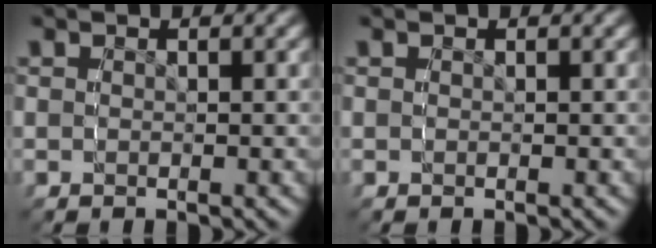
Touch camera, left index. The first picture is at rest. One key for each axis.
{"total": 0.0}